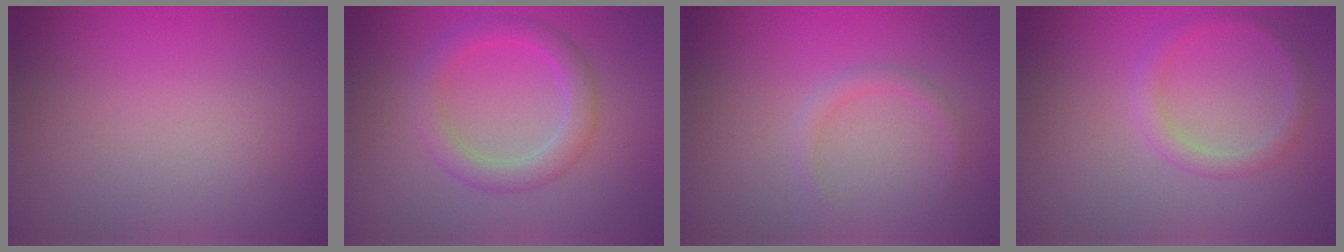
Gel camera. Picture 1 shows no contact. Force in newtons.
{"total": 3.2, "press": 3.2, "slide": 0.0}
{"total": 1.0, "press": 1.0, "slide": 0.0}
{"total": 1.9, "press": 1.9, "slide": 0.1}